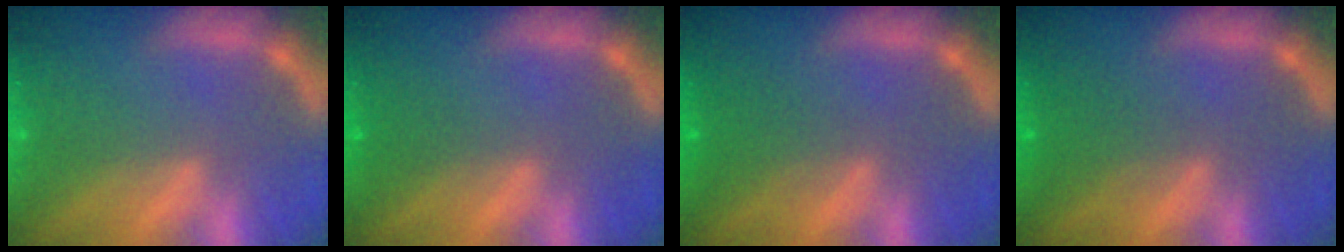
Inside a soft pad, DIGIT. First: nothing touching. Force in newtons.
{"total": 1.0}
{"total": 1.9}
{"total": 1.9}